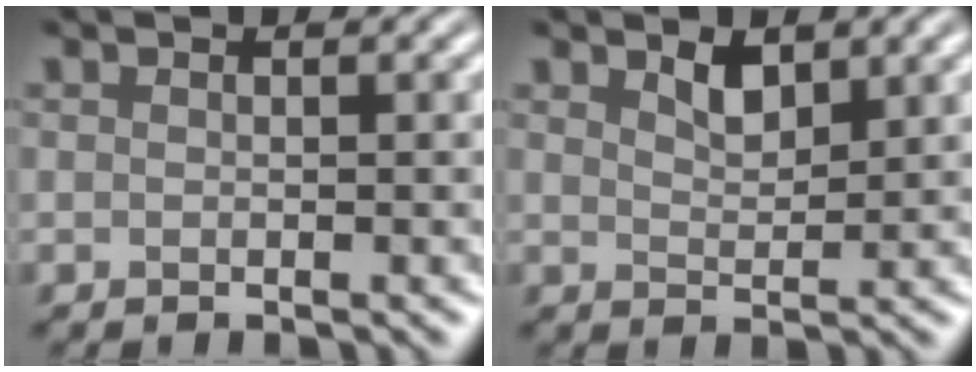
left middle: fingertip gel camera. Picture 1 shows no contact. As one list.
[{"total": 1.6, "force": [1.5, 0.4, 0.5], "torque": [-0.014, 0.004, 0.032]}]